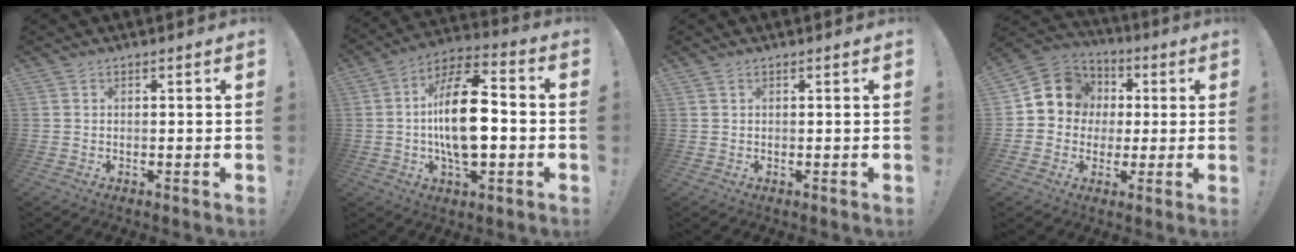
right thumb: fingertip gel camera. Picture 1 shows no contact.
{"total": 18.8, "force": [-1.6, 9.2, 16.4], "torque": [-0.286, 0.006, -0.033]}
{"total": 0.0}
{"total": 10.8, "force": [1.4, 10.2, 3.2], "torque": [-0.034, -0.001, 0.034]}